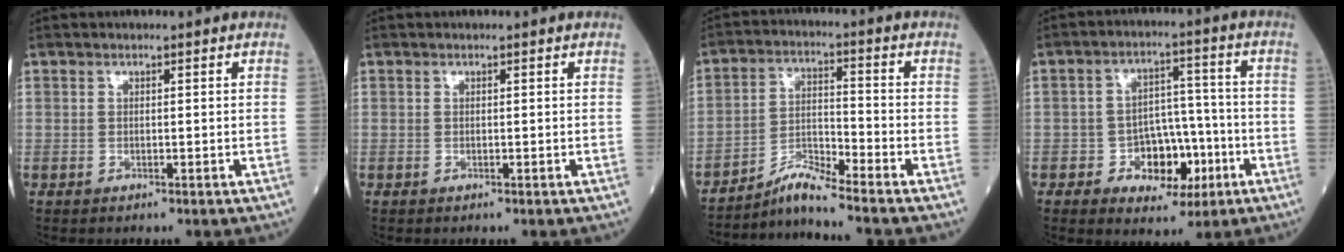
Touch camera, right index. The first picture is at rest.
{"total": 0.0}
{"total": 5.7, "force": [-5.4, -1.4, 1.4], "torque": [-0.032, -0.010, -0.099]}
{"total": 8.6, "force": [-3.0, 5.7, 5.7], "torque": [-0.079, 0.024, -0.039]}